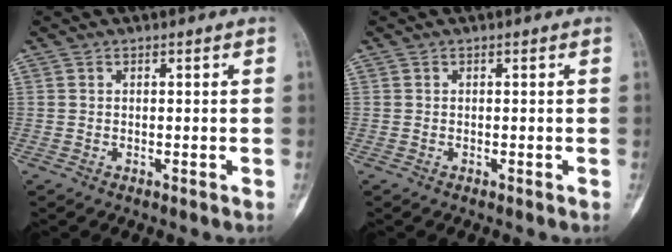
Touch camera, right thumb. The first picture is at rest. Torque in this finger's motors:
{"motor_torque": [-0.16, -0.05, -0.10, 0.01, 0.10]}